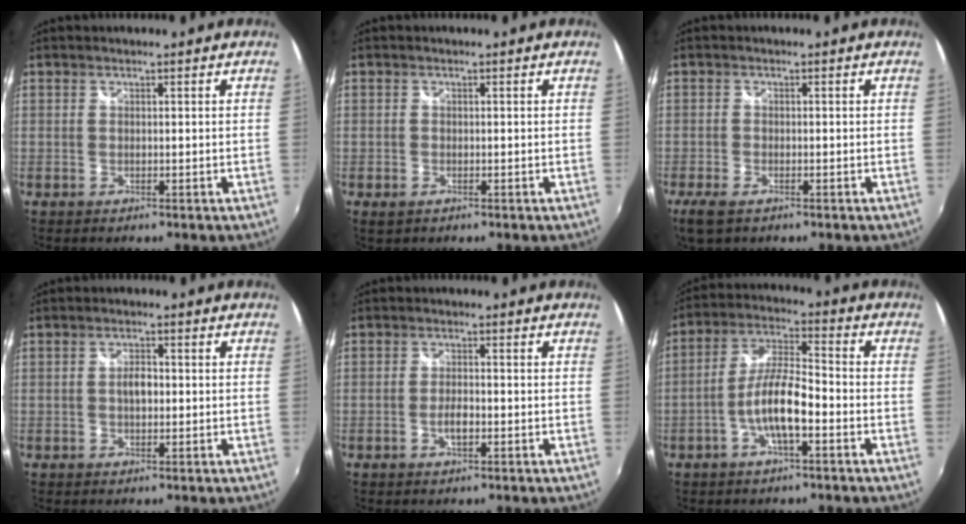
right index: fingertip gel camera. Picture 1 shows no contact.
{"total": 1.4, "force": [-0.8, 0.9, 0.7], "torque": [-0.014, -0.004, -0.014]}
{"total": 4.6, "force": [-3.1, 1.9, 2.8], "torque": [-0.068, -0.015, -0.056]}
{"total": 2.8, "force": [-0.1, 1.5, 2.3], "torque": [-0.040, 0.005, -0.003]}
{"total": 2.7, "force": [-1.1, 1.1, 2.3], "torque": [-0.047, 0.000, -0.020]}
{"total": 9.2, "force": [-3.7, 2.2, 8.1], "torque": [-0.170, 0.007, -0.069]}